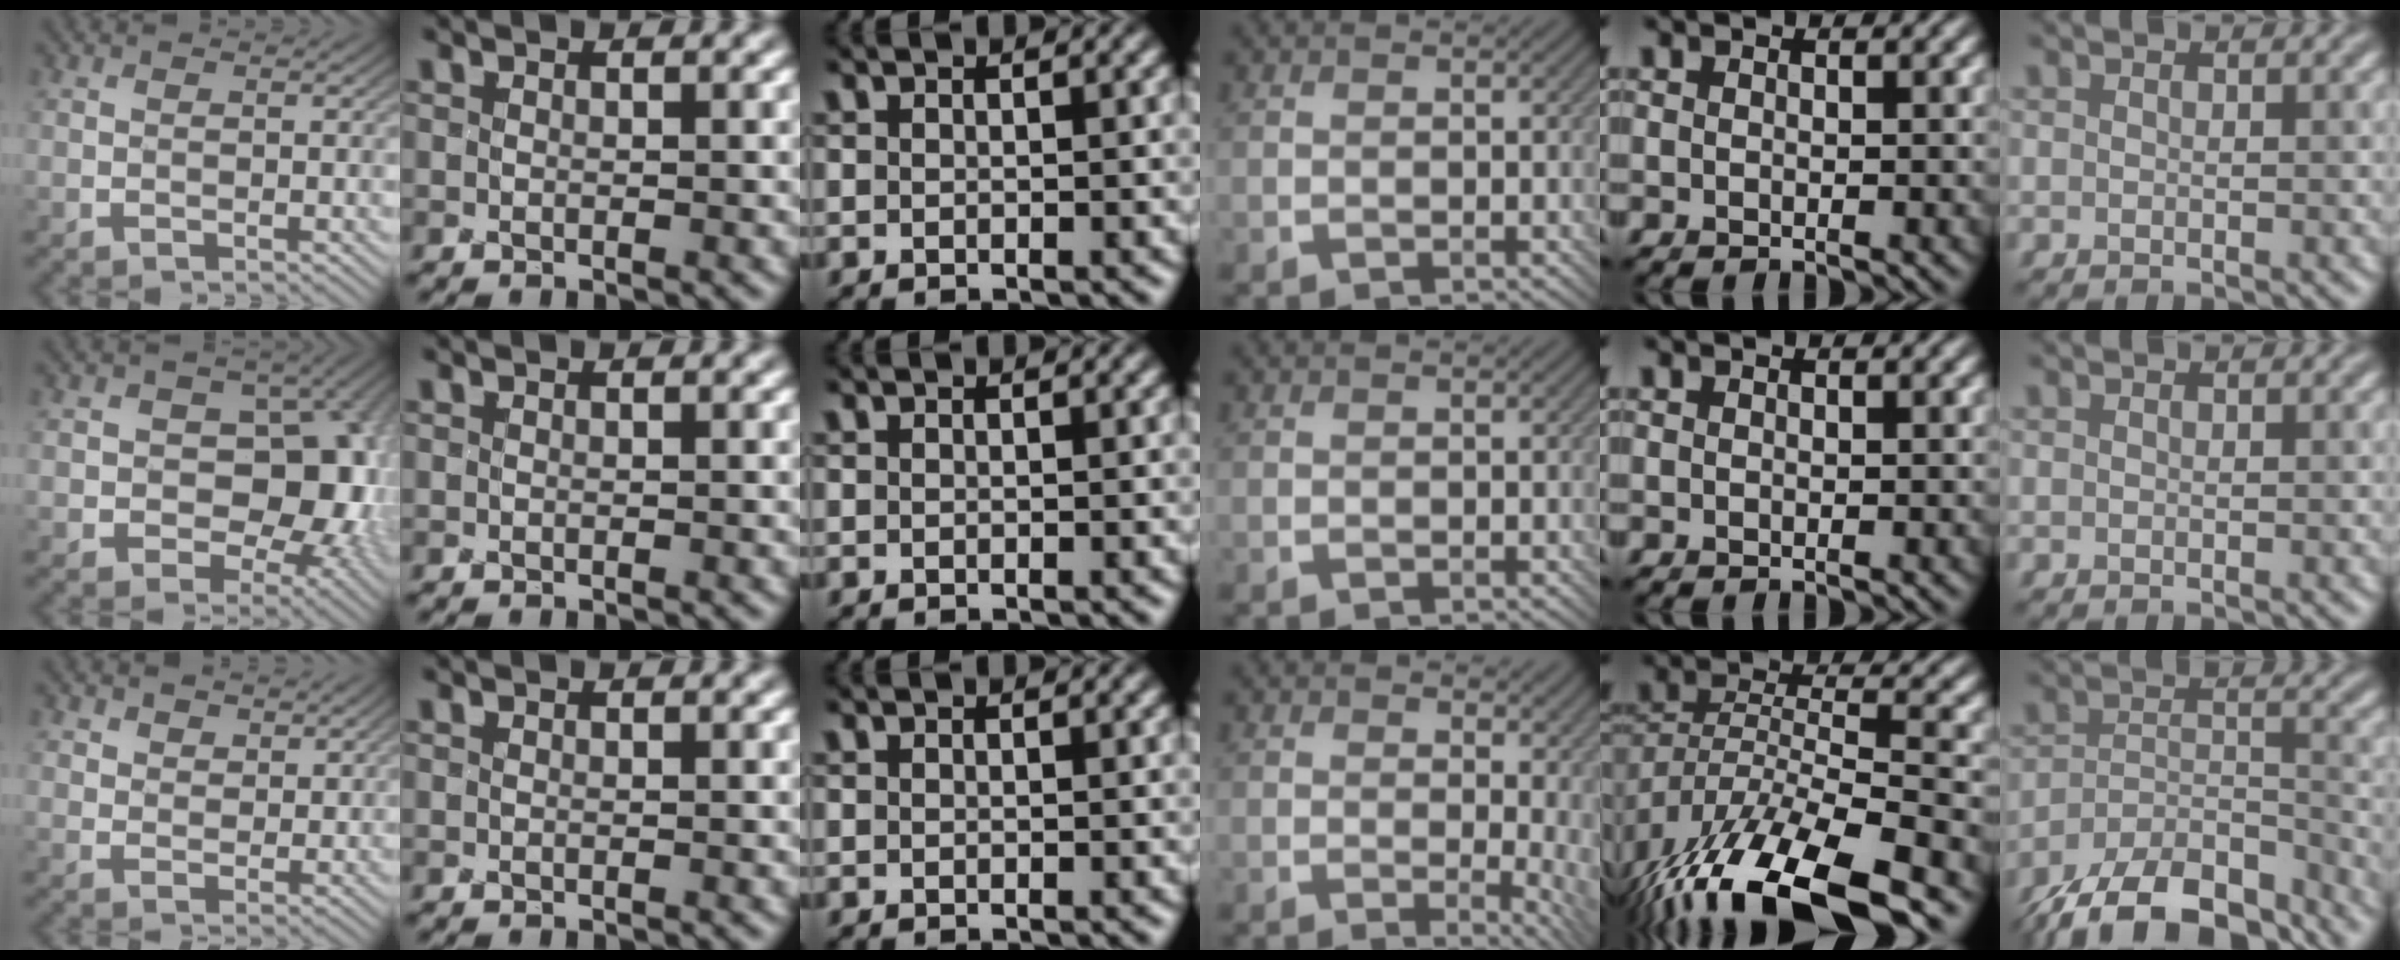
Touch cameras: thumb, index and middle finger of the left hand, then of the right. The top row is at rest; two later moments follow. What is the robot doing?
{"motion": "screw", "object": "bottle cap"}